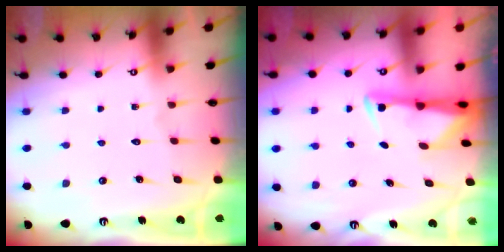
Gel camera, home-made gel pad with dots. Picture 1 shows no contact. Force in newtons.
{"total": 3.0, "press": 3.0, "slide": 0.5}